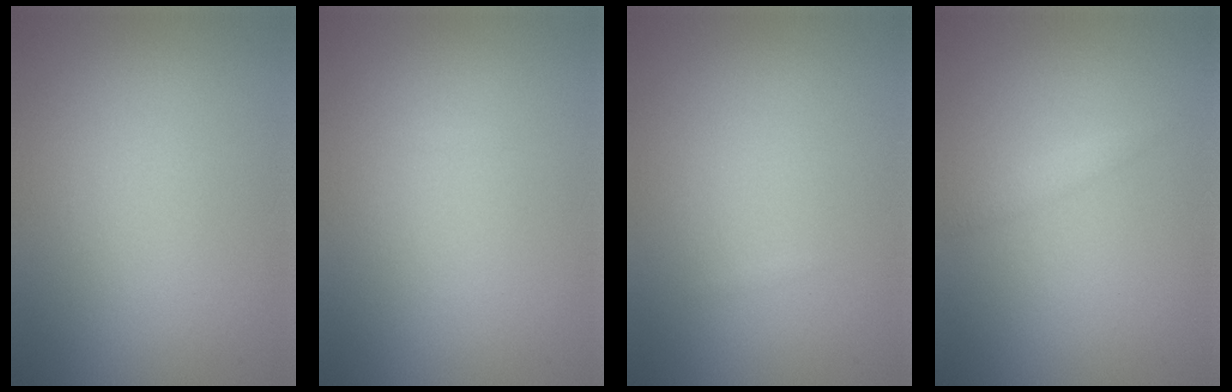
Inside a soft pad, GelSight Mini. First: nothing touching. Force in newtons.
{"total": 0.0}
{"total": 0.0}
{"total": 1.0, "press": 1.0, "slide": 0.1}